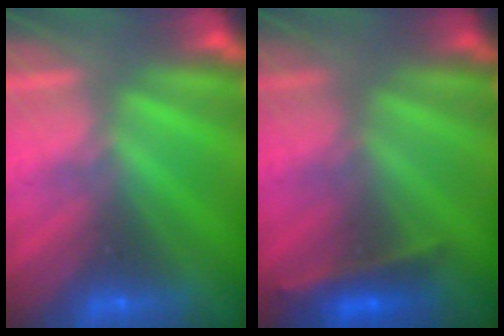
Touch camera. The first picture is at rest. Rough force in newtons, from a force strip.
{"total": 2.4}